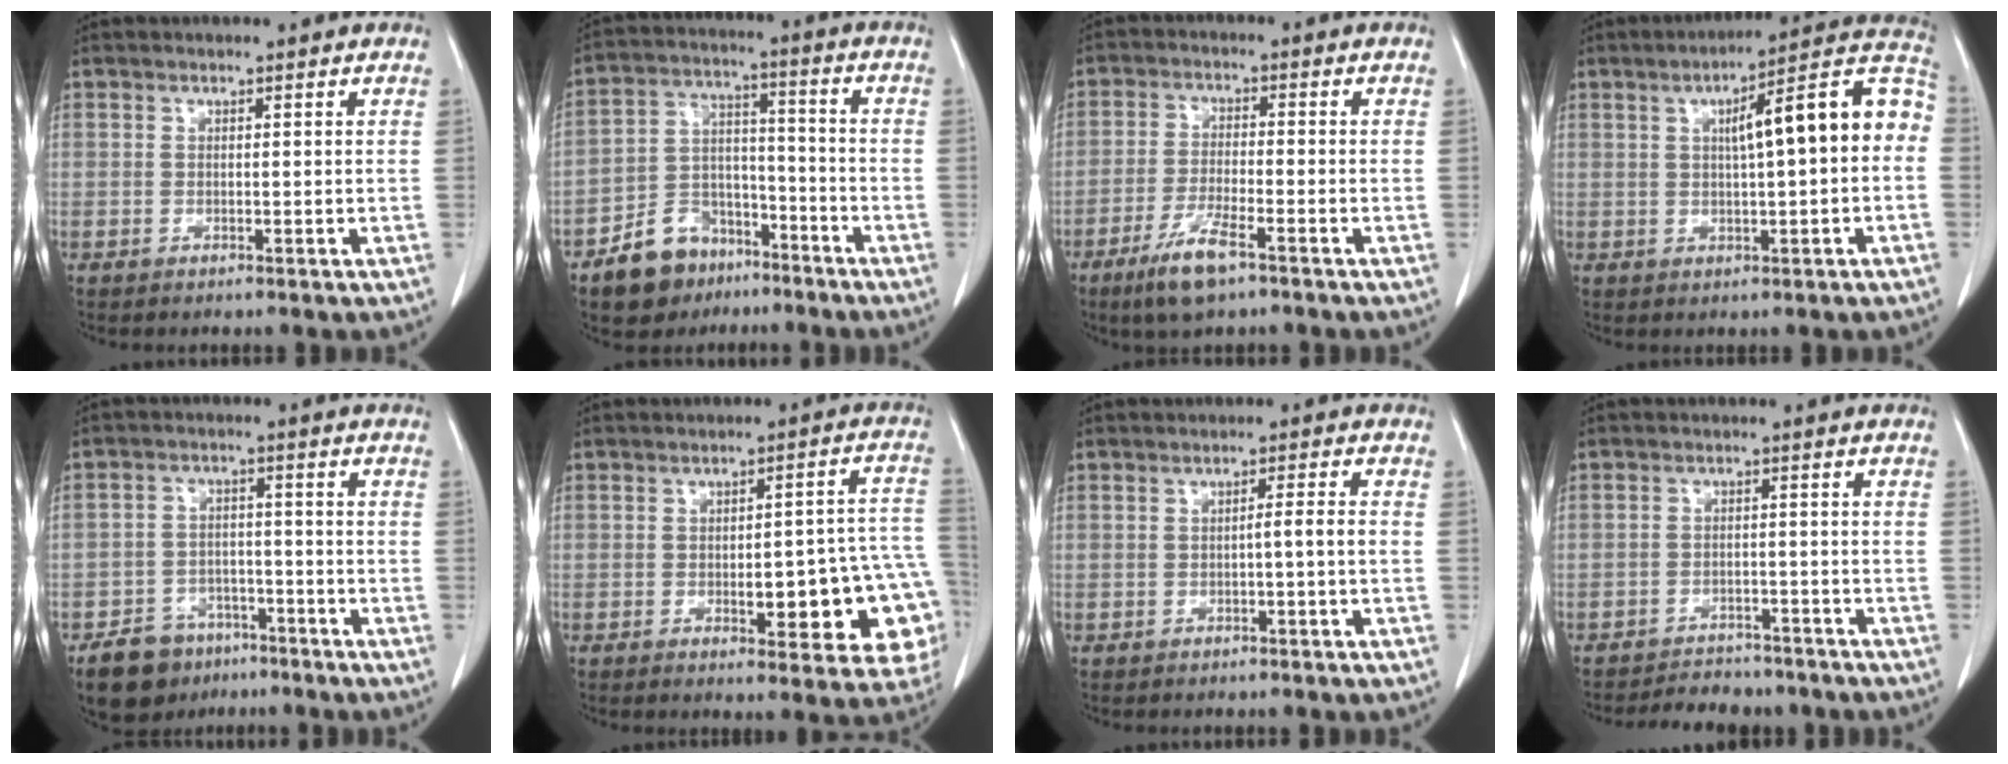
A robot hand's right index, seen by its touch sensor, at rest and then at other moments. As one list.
[{"total": 10.5, "force": [-7.2, 6.8, 3.6], "torque": [-0.069, 0.026, -0.120]}, {"total": 7.2, "force": [-4.6, 1.1, 5.4], "torque": [-0.112, -0.013, -0.082]}, {"total": 13.2, "force": [1.3, 2.1, 13.0], "torque": [-0.176, 0.044, 0.015]}, {"total": 8.3, "force": [-5.9, 5.4, 2.1], "torque": [-0.035, 0.008, -0.092]}, {"total": 15.9, "force": [-3.7, 4.3, 14.9], "torque": [-0.107, 0.037, -0.028]}, {"total": 2.2, "force": [-0.7, -0.4, 2.0], "torque": [-0.029, 0.003, -0.012]}, {"total": 9.1, "force": [-8.2, 3.5, 1.9], "torque": [-0.024, 0.003, -0.102]}]